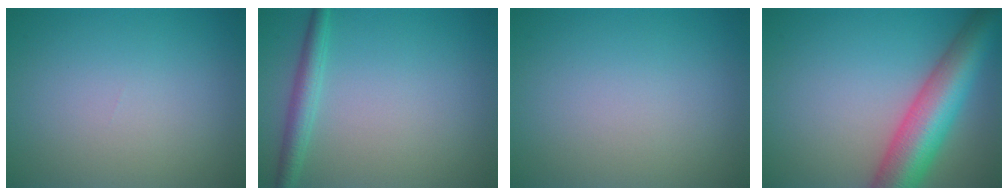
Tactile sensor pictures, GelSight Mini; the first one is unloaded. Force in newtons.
{"total": 2.3, "press": 2.3, "slide": 0.1}
{"total": 0.0}
{"total": 9.1, "press": 9.1, "slide": 0.4}